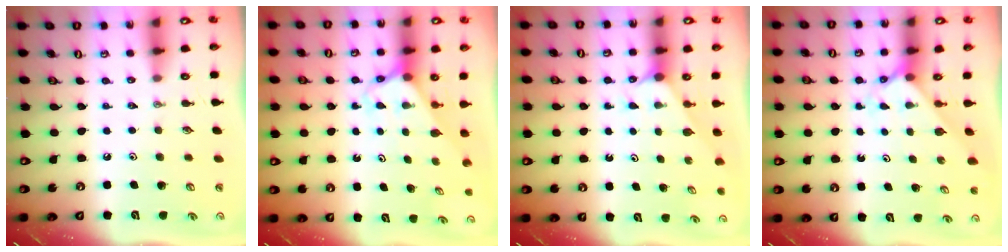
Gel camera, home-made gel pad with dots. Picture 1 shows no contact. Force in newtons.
{"total": 2.6, "press": 2.6, "slide": 0.2}
{"total": 2.0, "press": 2.0, "slide": 0.3}
{"total": 2.3, "press": 2.3, "slide": 0.2}